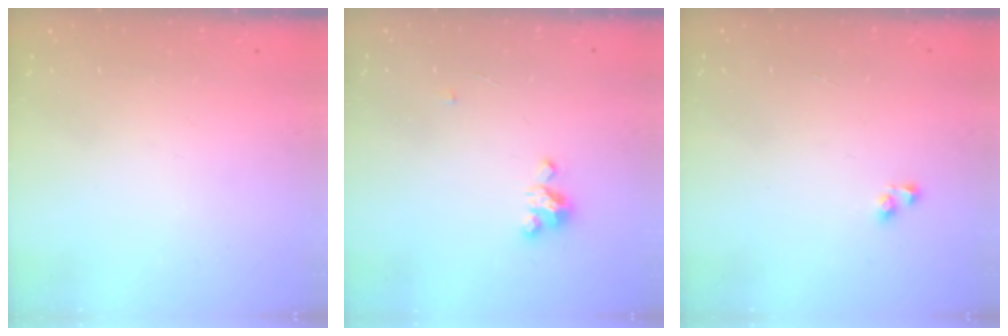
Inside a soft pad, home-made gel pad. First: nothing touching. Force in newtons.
{"total": 3.8, "press": 3.8, "slide": 0.4}
{"total": 2.9, "press": 2.9, "slide": 0.2}